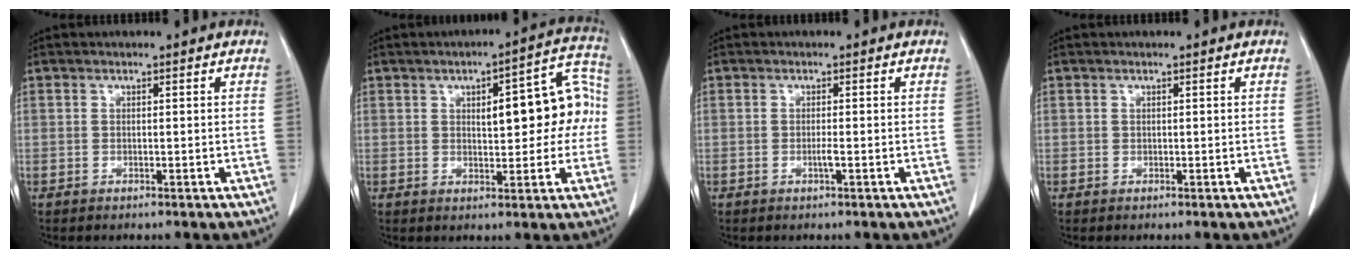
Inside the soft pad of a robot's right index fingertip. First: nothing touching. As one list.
[{"total": 11.6, "force": [1.2, 4.4, 10.7], "torque": [-0.125, 0.040, 0.019]}, {"total": 1.0, "force": [-0.3, -0.1, 0.9], "torque": [-0.022, -0.002, -0.006]}, {"total": 0.0}]